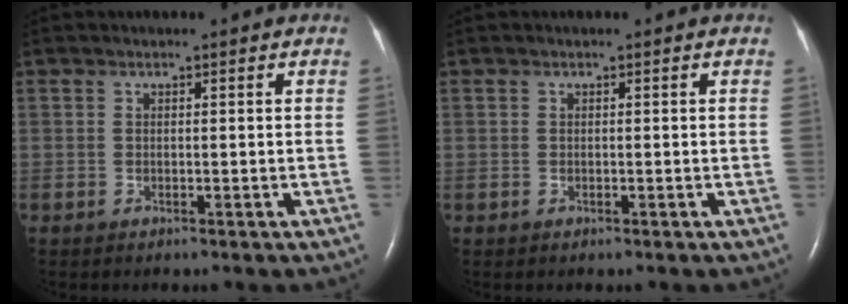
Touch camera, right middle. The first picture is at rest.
{"total": 0.0}